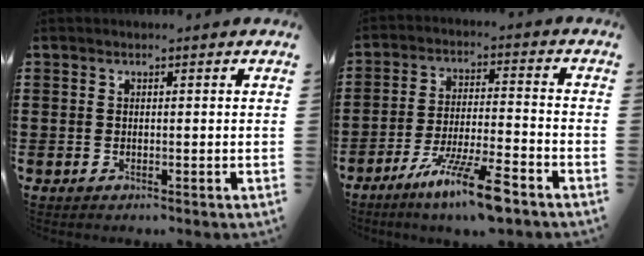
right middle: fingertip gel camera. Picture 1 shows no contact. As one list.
[{"total": 10.5, "force": [-7.4, 1.0, 7.4], "torque": [-0.137, 0.004, -0.140]}]